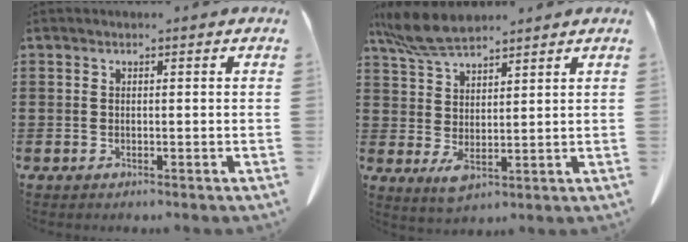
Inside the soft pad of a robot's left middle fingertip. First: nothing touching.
{"total": 8.1, "force": [3.6, 3.1, 6.5], "torque": [-0.148, -0.019, 0.073]}